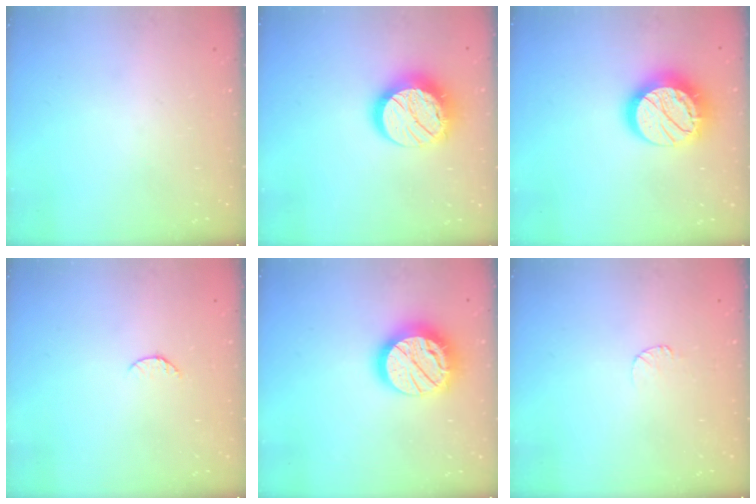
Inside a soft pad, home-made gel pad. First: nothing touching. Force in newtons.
{"total": 15.7, "press": 15.7, "slide": 0.9}
{"total": 16.9, "press": 16.9, "slide": 0.9}
{"total": 5.5, "press": 5.4, "slide": 0.6}
{"total": 18.4, "press": 18.3, "slide": 1.4}
{"total": 3.6, "press": 3.6, "slide": 0.4}